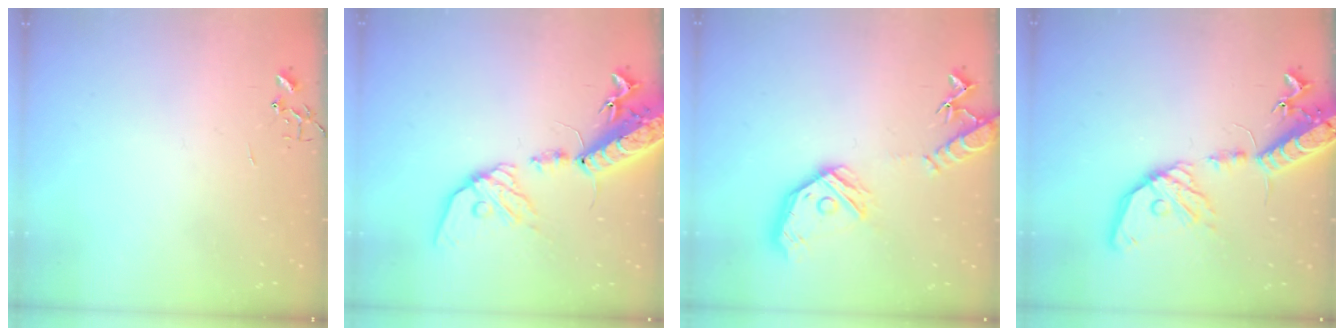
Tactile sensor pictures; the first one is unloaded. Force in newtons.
{"total": 19.5, "press": 19.0, "slide": 4.4}
{"total": 17.1, "press": 16.9, "slide": 2.2}
{"total": 19.5, "press": 19.2, "slide": 3.6}